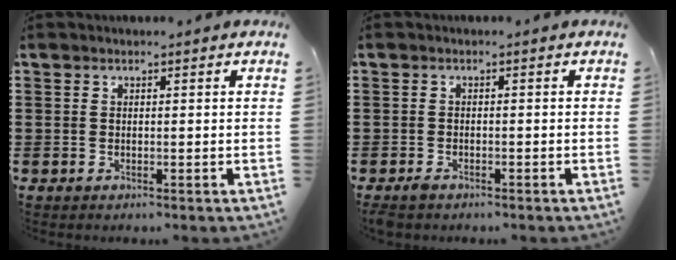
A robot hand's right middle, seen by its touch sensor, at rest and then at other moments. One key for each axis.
{"total": 1.1, "fx": -0.9, "fy": 0.5, "fz": 0.5, "tx": -0.011, "ty": -0.002, "tz": -0.019}